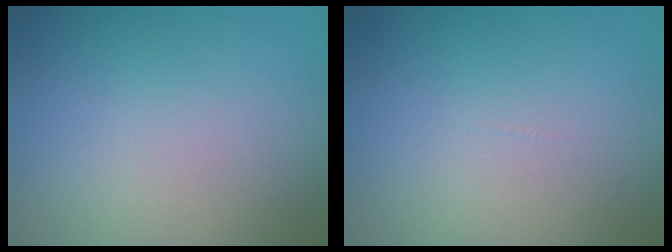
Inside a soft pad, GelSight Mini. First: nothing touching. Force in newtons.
{"total": 0.0}